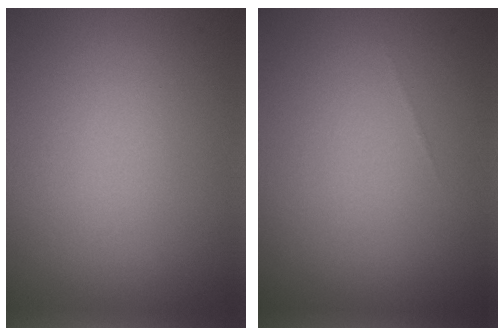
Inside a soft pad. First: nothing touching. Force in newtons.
{"total": 0.0}